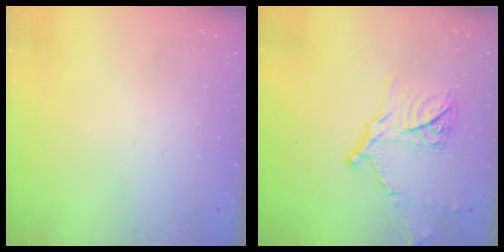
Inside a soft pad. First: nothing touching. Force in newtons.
{"total": 13.6, "press": 13.6, "slide": 1.1}